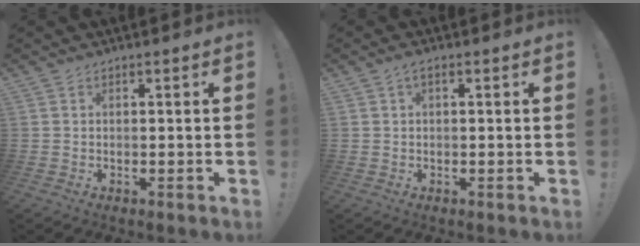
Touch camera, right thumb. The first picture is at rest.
{"total": 1.5, "force": [0.0, 0.6, 1.3], "torque": [-0.025, 0.006, 0.000]}